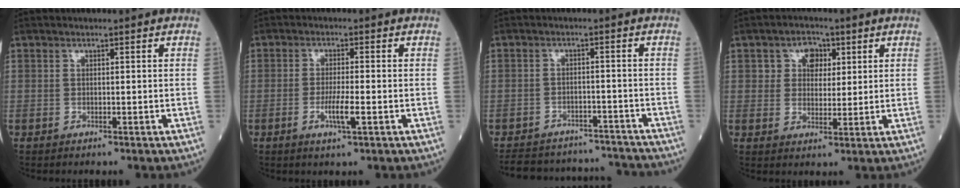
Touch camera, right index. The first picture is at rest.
{"total": 3.9, "force": [-1.5, 0.1, 3.7], "torque": [-0.068, -0.006, -0.027]}
{"total": 14.5, "force": [-13.7, 4.3, 2.5], "torque": [-0.043, 0.023, -0.176]}
{"total": 4.6, "force": [1.7, 3.5, 2.4], "torque": [-0.032, 0.010, 0.028]}